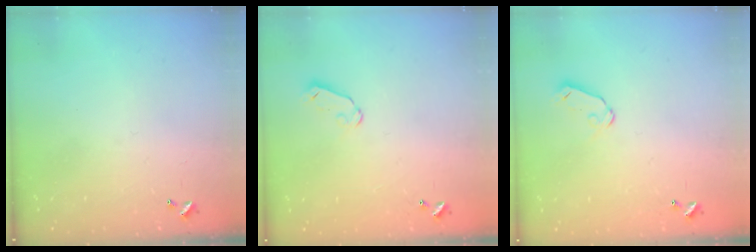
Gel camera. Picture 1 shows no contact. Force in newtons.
{"total": 5.9, "press": 5.9, "slide": 0.6}
{"total": 5.8, "press": 5.8, "slide": 0.5}